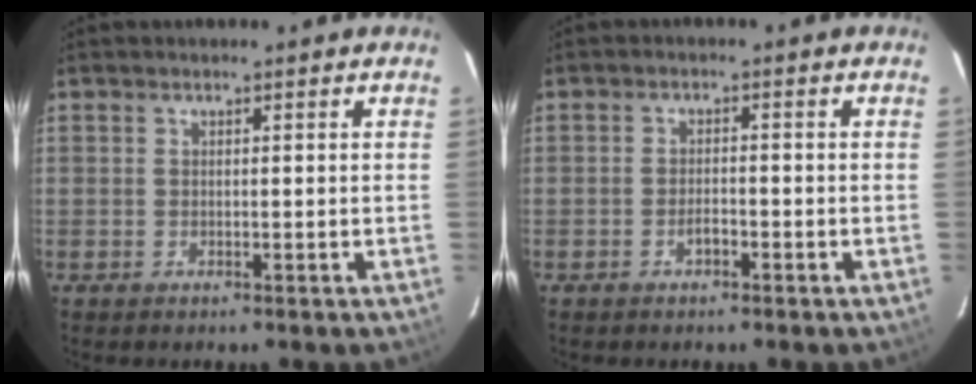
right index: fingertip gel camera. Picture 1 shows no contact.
{"total": 1.9, "force": [-1.3, 0.7, 1.3], "torque": [-0.028, 0.004, -0.023]}